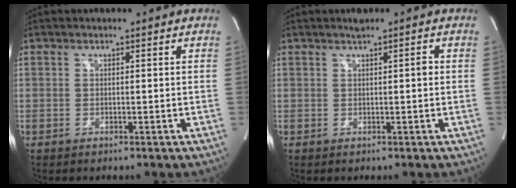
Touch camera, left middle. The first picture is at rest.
{"total": 1.7, "force": [0.6, 0.2, 1.6], "torque": [-0.028, 0.009, 0.012]}